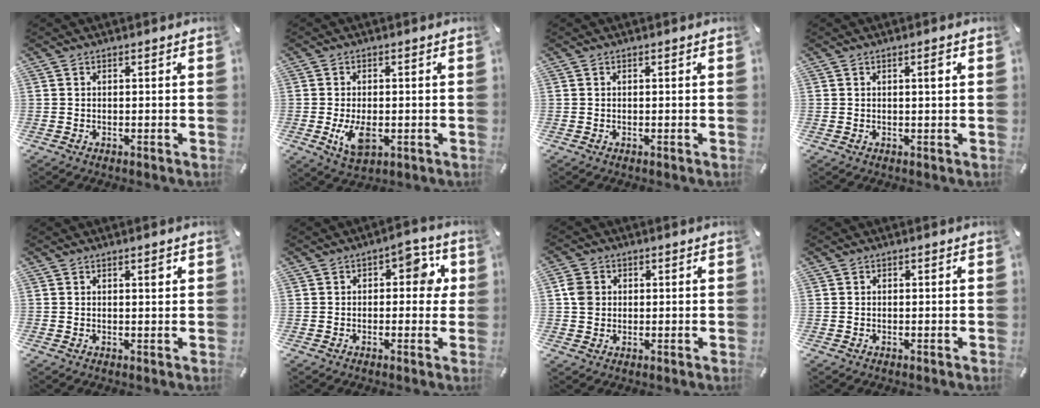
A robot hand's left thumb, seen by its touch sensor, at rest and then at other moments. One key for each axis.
{"total": 6.6, "fx": -1.1, "fy": 3.8, "fz": 5.3, "tx": -0.114, "ty": -0.007, "tz": -0.022}
{"total": 0.0}
{"total": 2.0, "fx": 0.6, "fy": 0.4, "fz": 1.8, "tx": -0.028, "ty": 0.000, "tz": 0.006}
{"total": 1.7, "fx": 0.8, "fy": 0.6, "fz": 1.3, "tx": -0.018, "ty": -0.001, "tz": 0.011}
{"total": 7.1, "fx": 1.3, "fy": 4.3, "fz": 5.6, "tx": -0.054, "ty": -0.002, "tz": 0.011}
{"total": 4.0, "fx": 0.6, "fy": 3.7, "fz": 1.3, "tx": -0.023, "ty": 0.004, "tz": 0.010}
{"total": 0.0}